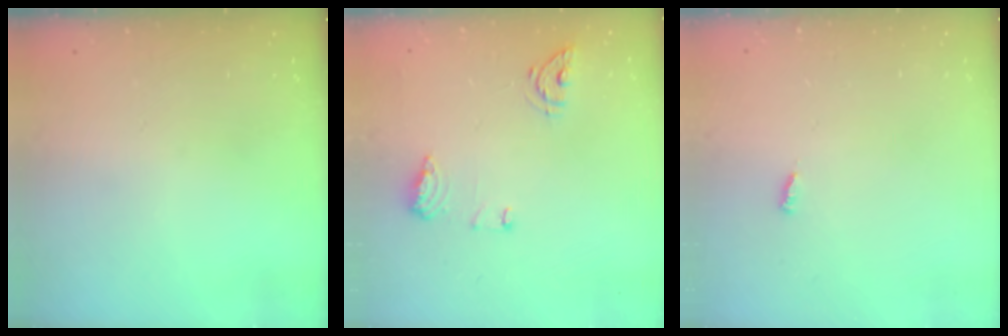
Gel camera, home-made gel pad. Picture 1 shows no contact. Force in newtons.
{"total": 9.2, "press": 9.0, "slide": 2.1}
{"total": 3.0, "press": 3.0, "slide": 0.0}